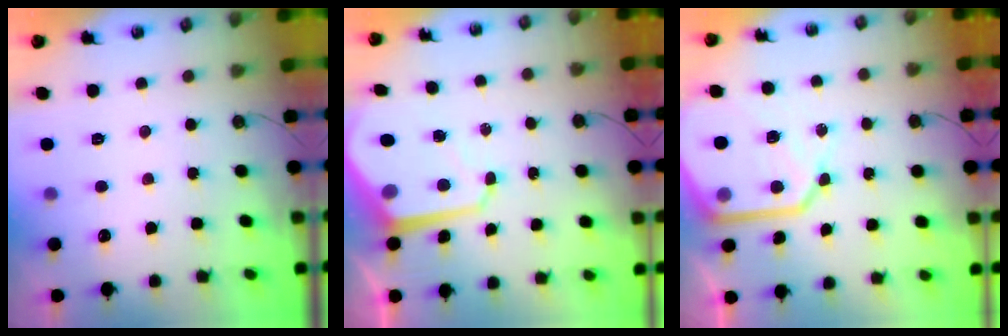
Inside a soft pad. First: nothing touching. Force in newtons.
{"total": 10.3, "press": 10.2, "slide": 1.0}
{"total": 17.0, "press": 16.9, "slide": 1.5}